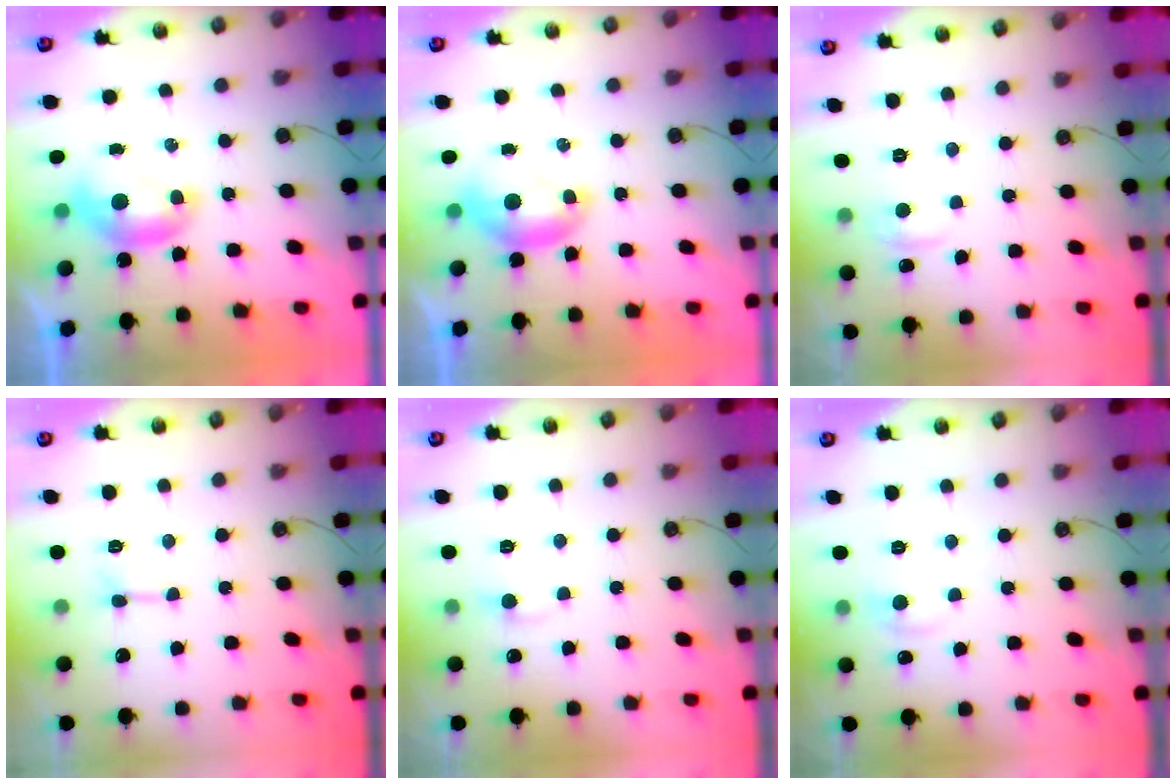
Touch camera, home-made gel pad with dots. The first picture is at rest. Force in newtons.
{"total": 0.0}
{"total": 1.0, "press": 0.7, "slide": 0.8}
{"total": 1.7, "press": 1.6, "slide": 0.5}
{"total": 1.1, "press": 1.0, "slide": 0.4}
{"total": 1.1, "press": 0.7, "slide": 0.8}